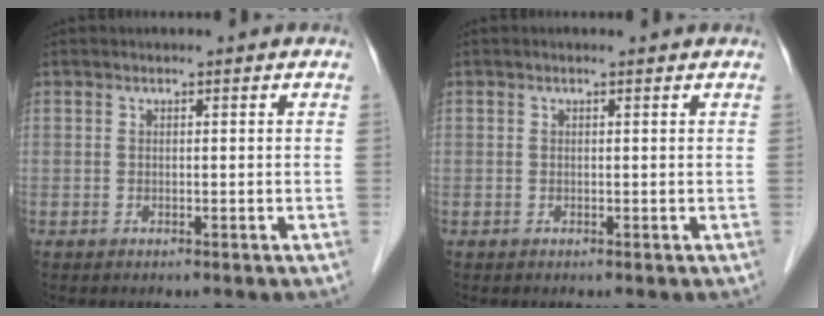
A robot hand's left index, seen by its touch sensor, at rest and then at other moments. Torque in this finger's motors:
{"motor_torque": [-0.03, -0.05, -0.11, -0.11]}